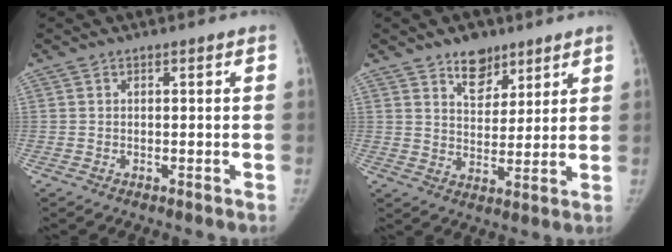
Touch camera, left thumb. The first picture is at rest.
{"total": 7.8, "force": [5.4, 4.5, 3.3], "torque": [-0.021, -0.036, 0.091]}